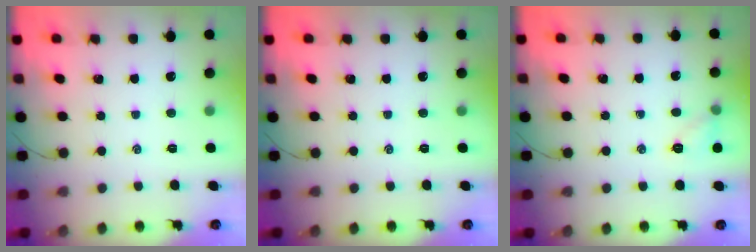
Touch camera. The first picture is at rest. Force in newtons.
{"total": 0.0}
{"total": 6.6, "press": 6.5, "slide": 1.0}